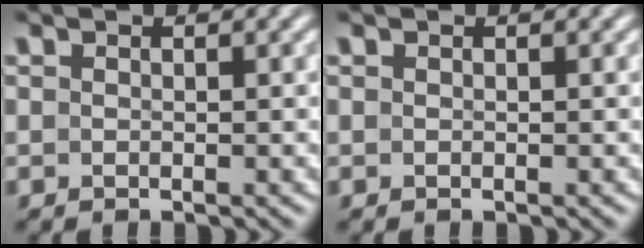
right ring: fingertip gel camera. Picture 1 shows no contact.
{"total": 0.0}